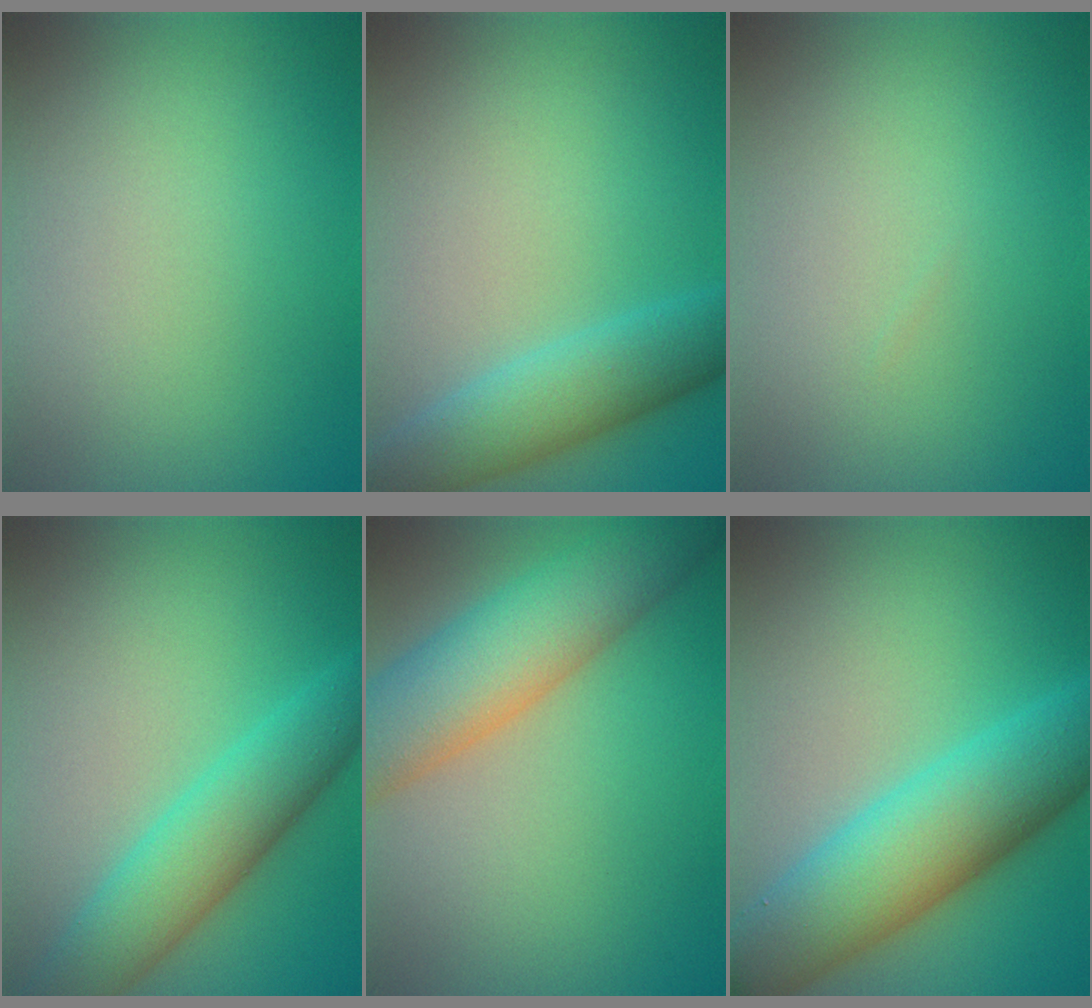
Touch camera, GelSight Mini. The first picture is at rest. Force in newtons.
{"total": 5.4, "press": 5.4, "slide": 0.2}
{"total": 0.0}
{"total": 6.1, "press": 6.1, "slide": 0.1}
{"total": 8.6, "press": 8.6, "slide": 0.3}
{"total": 9.9, "press": 9.9, "slide": 0.0}